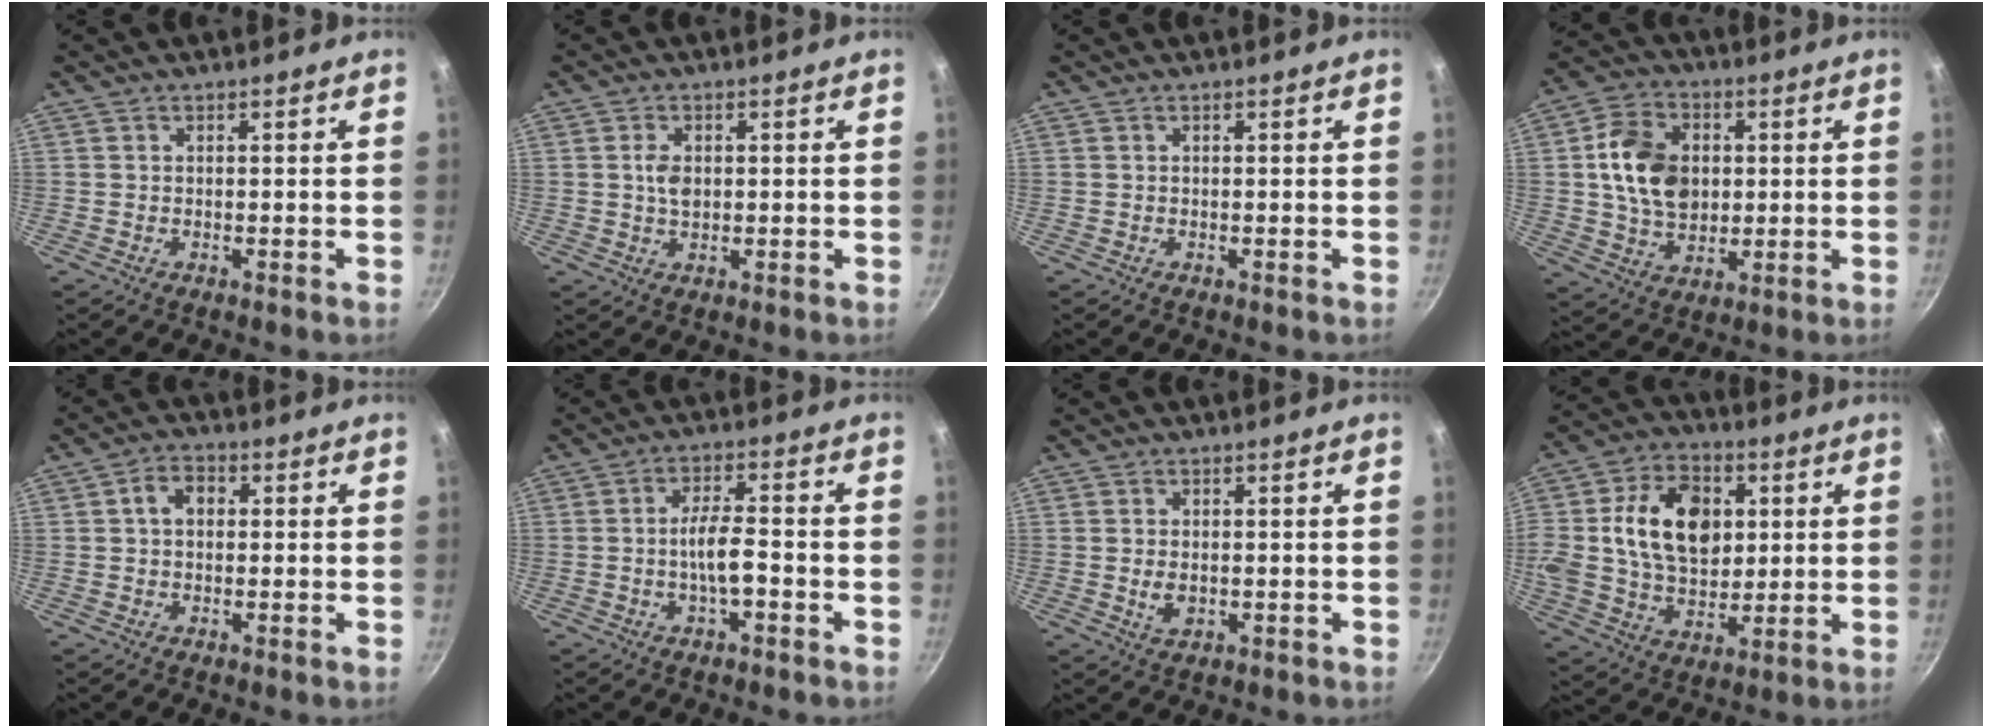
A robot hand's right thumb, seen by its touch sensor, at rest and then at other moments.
{"total": 3.3, "force": [0.4, 2.2, 2.5], "torque": [-0.038, -0.001, 0.008]}
{"total": 0.0}
{"total": 13.8, "force": [1.8, 10.2, 9.1], "torque": [-0.137, 0.004, 0.031]}
{"total": 4.6, "force": [0.8, 3.5, 3.0], "torque": [-0.030, 0.012, 0.005]}
{"total": 6.3, "force": [-1.9, 2.0, 5.7], "torque": [-0.095, 0.023, -0.036]}
{"total": 3.3, "force": [-0.3, 2.1, 2.5], "torque": [-0.042, -0.004, 0.000]}
{"total": 20.8, "force": [3.5, 14.8, 14.2], "torque": [-0.241, 0.017, 0.058]}